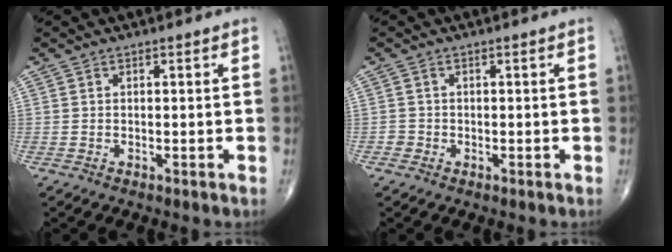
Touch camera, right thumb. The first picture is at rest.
{"total": 1.1, "force": [-0.5, 1.0, 0.0], "torque": [0.007, 0.005, -0.014]}